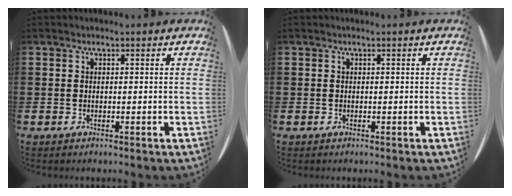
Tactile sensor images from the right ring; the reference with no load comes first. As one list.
[{"total": 0.0}]